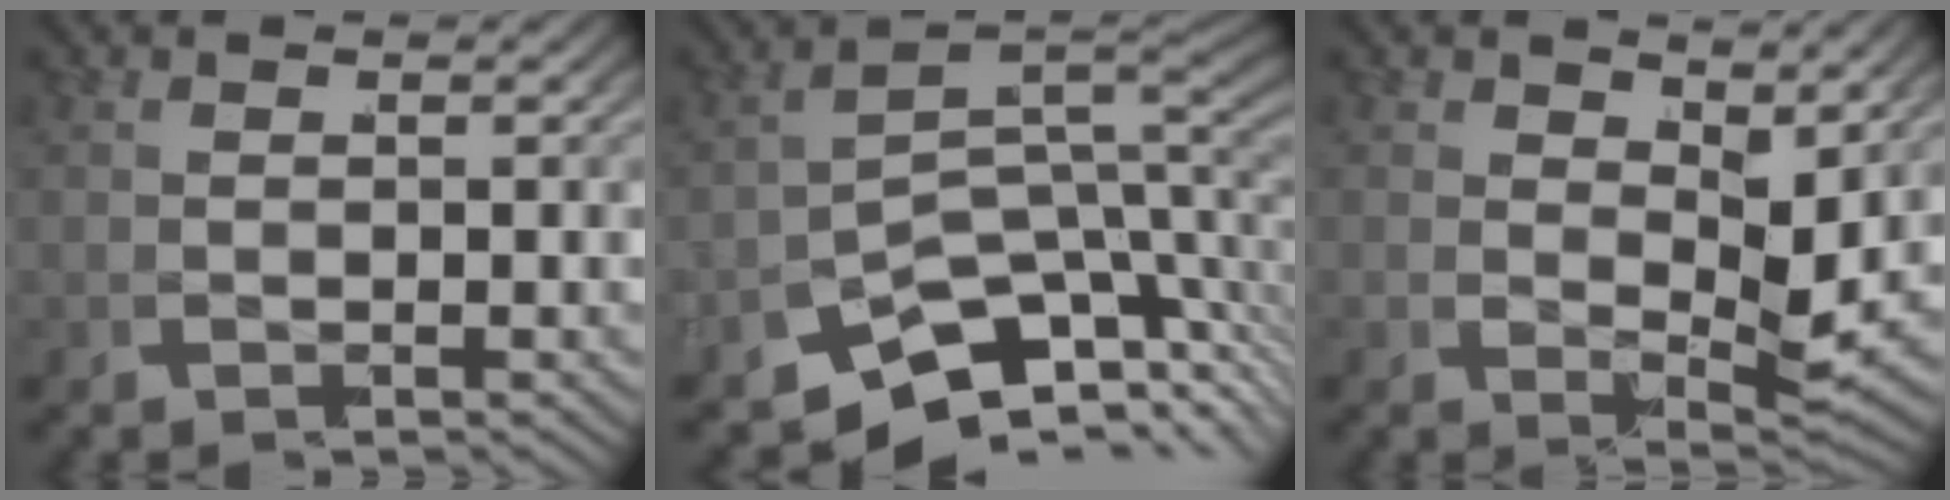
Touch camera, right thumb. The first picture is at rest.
{"total": 12.9, "force": [-6.3, 8.0, 8.1], "torque": [-0.140, -0.046, -0.096]}
{"total": 3.4, "force": [1.4, 1.1, 2.9], "torque": [-0.050, -0.013, 0.027]}